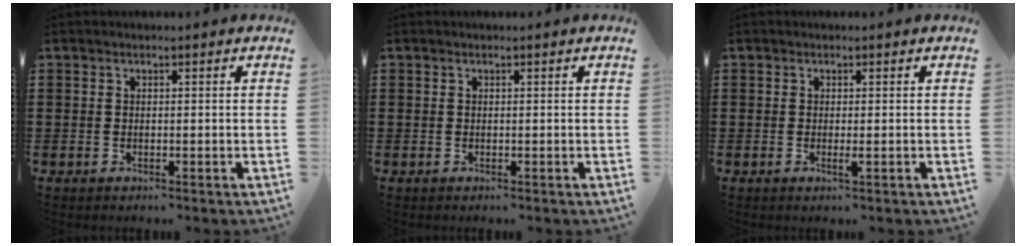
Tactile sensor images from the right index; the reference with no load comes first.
{"total": 0.0}
{"total": 1.0, "force": [-0.3, 0.0, 1.0], "torque": [-0.025, -0.006, -0.007]}